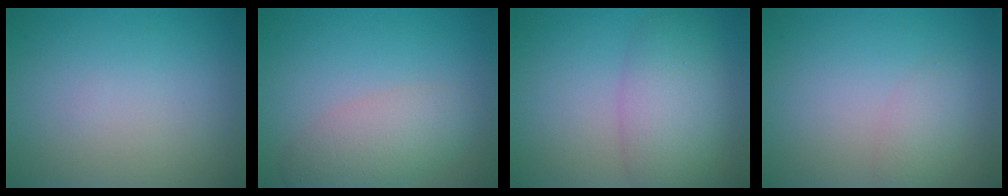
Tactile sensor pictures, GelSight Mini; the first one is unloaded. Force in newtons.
{"total": 3.8, "press": 3.8, "slide": 0.3}
{"total": 5.7, "press": 5.7, "slide": 0.1}
{"total": 1.7, "press": 1.7, "slide": 0.0}